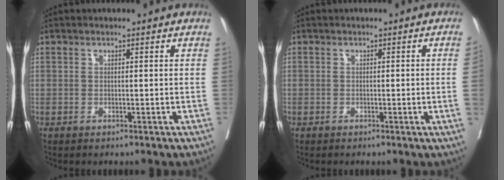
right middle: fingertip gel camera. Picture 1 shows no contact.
{"total": 1.5, "force": [-0.2, -0.4, 1.4], "torque": [-0.015, 0.000, -0.001]}